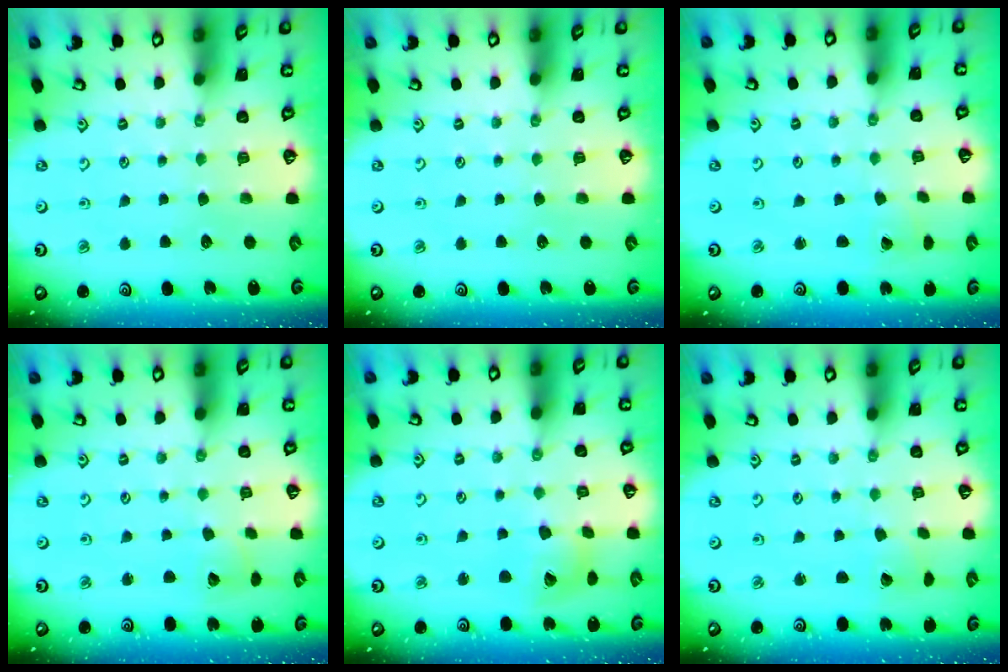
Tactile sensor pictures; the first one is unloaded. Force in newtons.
{"total": 0.0}
{"total": 2.6, "press": 2.6, "slide": 0.2}
{"total": 2.8, "press": 2.8, "slide": 0.4}
{"total": 9.5, "press": 9.5, "slide": 1.1}
{"total": 2.1, "press": 2.1, "slide": 0.2}